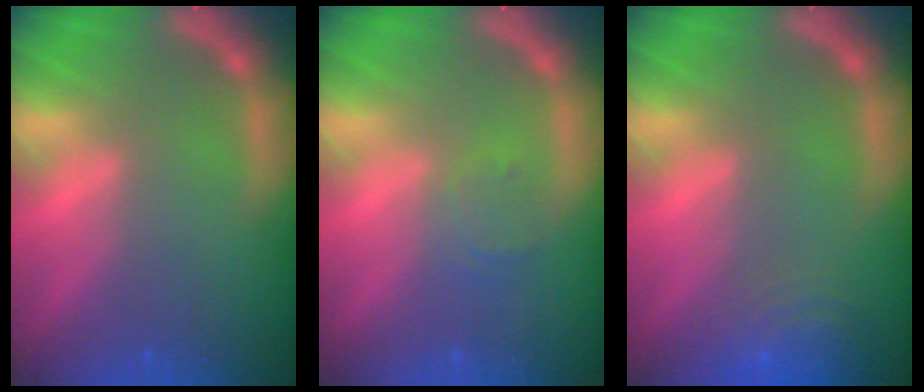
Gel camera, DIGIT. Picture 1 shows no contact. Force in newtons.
{"total": 1.9}
{"total": 6.0}